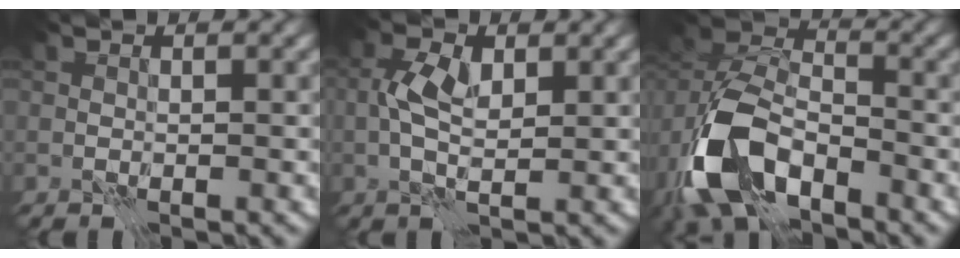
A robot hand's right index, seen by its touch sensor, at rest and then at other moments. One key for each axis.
{"total": 2.9, "fx": 0.6, "fy": 1.3, "fz": 2.5, "tx": -0.056, "ty": 0.009, "tz": 0.007}
{"total": 9.4, "fx": -5.0, "fy": 5.3, "fz": 6.0, "tx": -0.127, "ty": -0.003, "tz": -0.098}